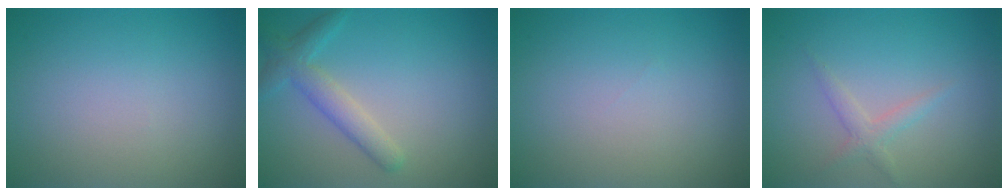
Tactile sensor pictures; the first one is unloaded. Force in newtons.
{"total": 2.9, "press": 2.9, "slide": 0.1}
{"total": 0.0}
{"total": 1.5, "press": 1.5, "slide": 0.0}